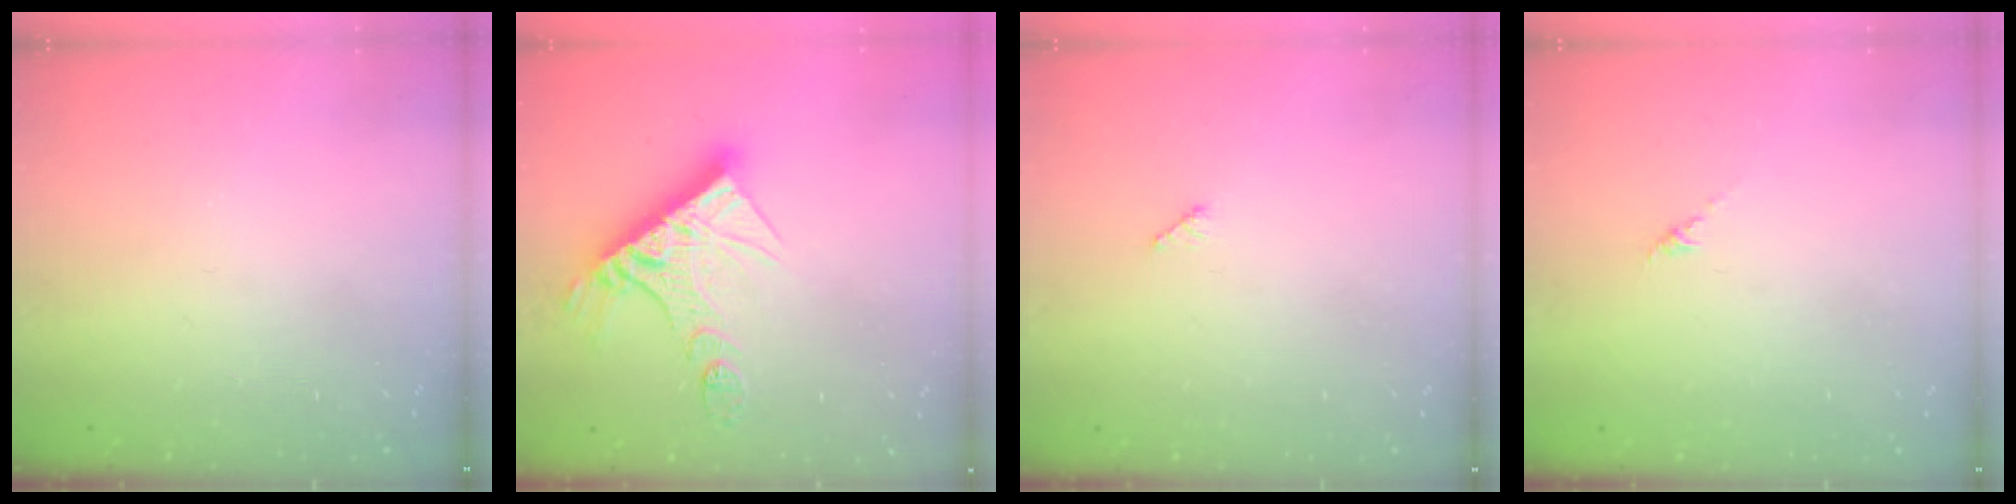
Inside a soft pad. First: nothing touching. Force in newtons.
{"total": 14.5, "press": 14.4, "slide": 1.6}
{"total": 2.9, "press": 2.9, "slide": 0.4}
{"total": 0.0}